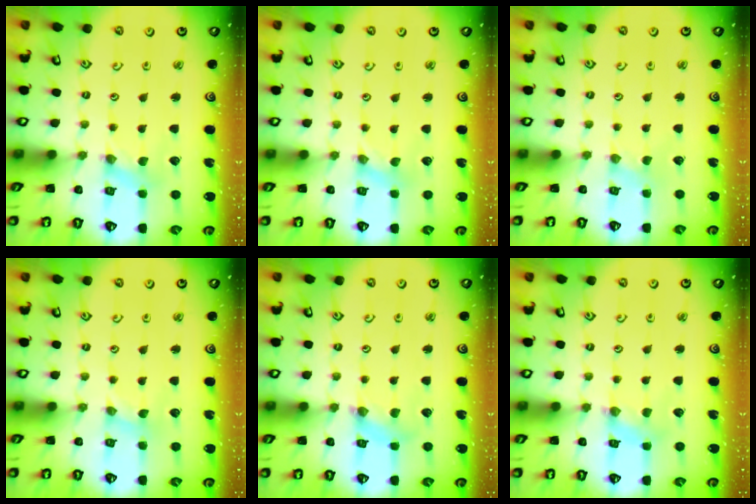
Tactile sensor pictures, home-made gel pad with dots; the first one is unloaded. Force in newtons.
{"total": 0.0}
{"total": 0.0}
{"total": 0.0}
{"total": 2.4, "press": 2.3, "slide": 0.4}
{"total": 2.4, "press": 2.4, "slide": 0.2}